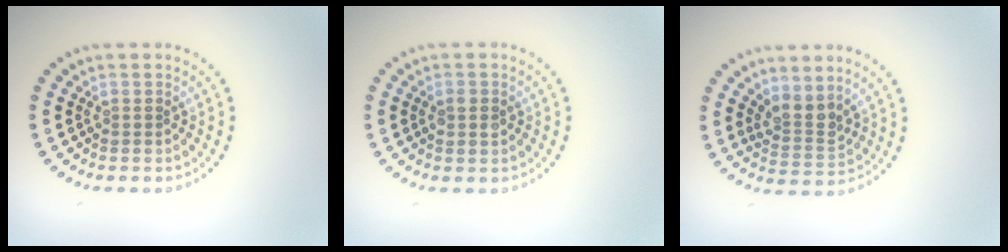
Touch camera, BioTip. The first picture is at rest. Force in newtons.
{"total": 1.0, "press": 1.0, "slide": 0.1}
{"total": 2.5, "press": 1.9, "slide": 1.7}